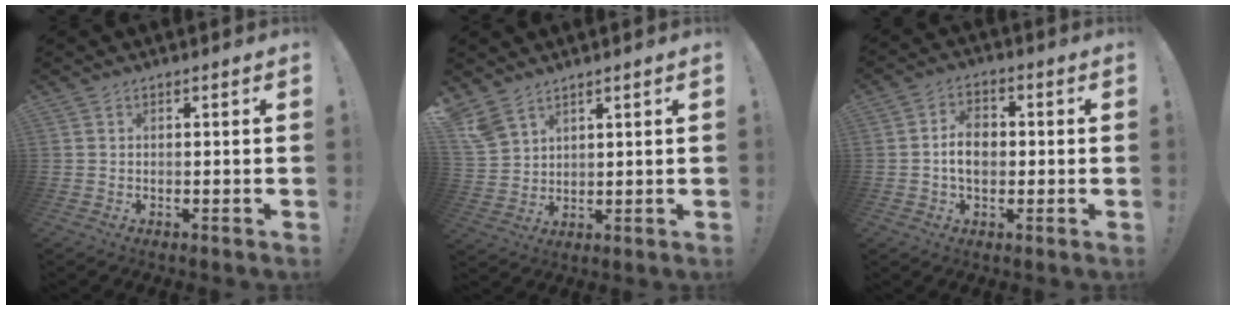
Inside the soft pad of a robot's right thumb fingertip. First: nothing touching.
{"total": 6.8, "force": [5.3, 3.5, 2.5], "torque": [-0.051, -0.024, 0.107]}
{"total": 7.9, "force": [-0.5, 5.4, 5.7], "torque": [-0.097, 0.009, -0.011]}